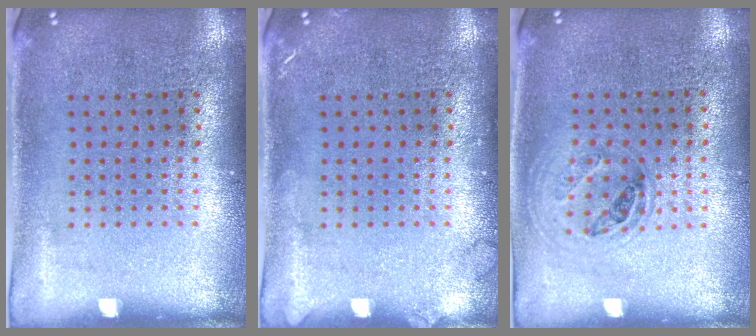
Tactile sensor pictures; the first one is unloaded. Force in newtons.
{"total": 0.8, "press": 0.8, "slide": 0.1}
{"total": 1.1, "press": 0.9, "slide": 0.5}